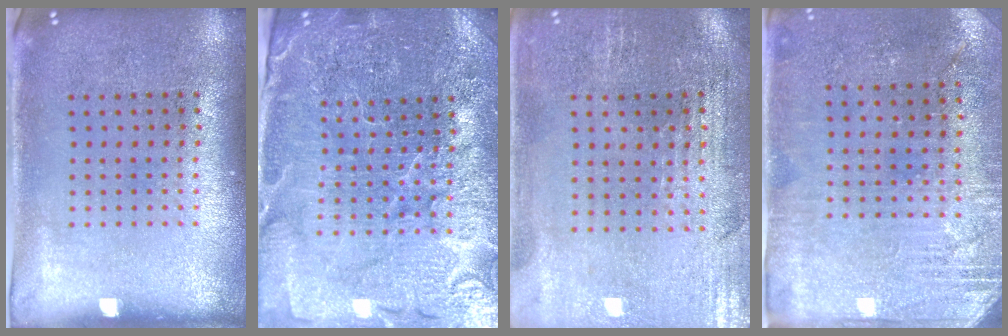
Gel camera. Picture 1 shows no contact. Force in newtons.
{"total": 4.6, "press": 4.3, "slide": 1.5}
{"total": 0.8, "press": 0.7, "slide": 0.5}
{"total": 2.9, "press": 2.7, "slide": 1.1}